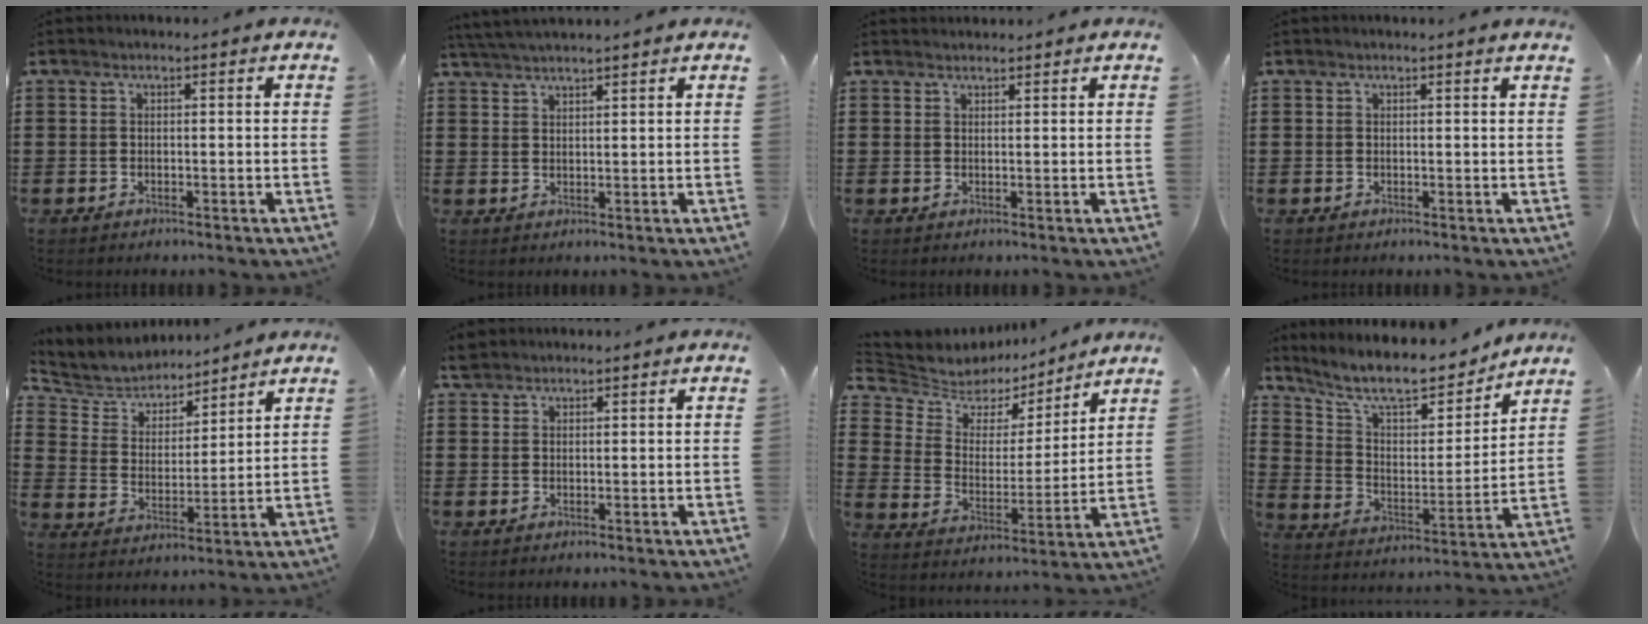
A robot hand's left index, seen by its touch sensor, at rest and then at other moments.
{"total": 3.0, "force": [2.8, -0.1, 0.8], "torque": [-0.024, -0.002, 0.055]}
{"total": 1.1, "force": [1.1, 0.2, 0.0], "torque": [-0.002, 0.000, 0.022]}
{"total": 0.6, "force": [0.4, -0.1, 0.3], "torque": [-0.007, -0.003, 0.009]}
{"total": 5.4, "force": [5.2, 1.4, 0.1], "torque": [-0.038, -0.031, 0.088]}
{"total": 1.9, "force": [1.7, 0.6, 0.4], "torque": [-0.012, 0.003, 0.035]}
{"total": 5.8, "force": [5.0, 2.9, 0.7], "torque": [-0.055, -0.034, 0.085]}
{"total": 10.7, "force": [9.2, 2.4, 5.1], "torque": [-0.129, -0.052, 0.157]}